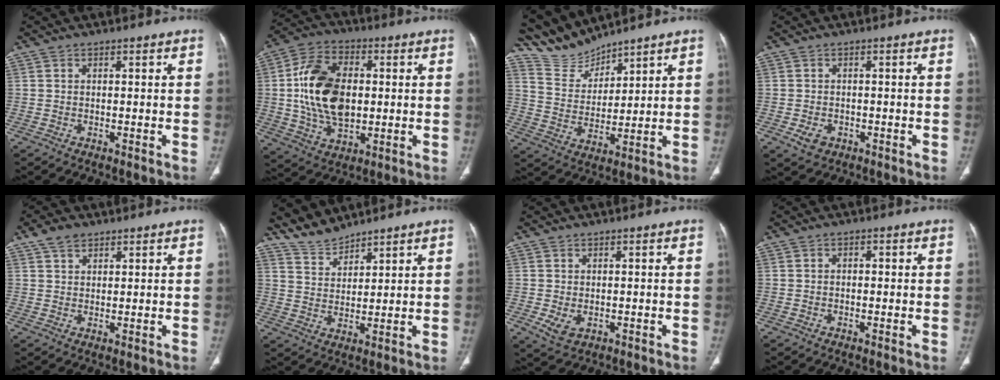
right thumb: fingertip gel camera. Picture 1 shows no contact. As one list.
[{"total": 18.6, "force": [1.5, 11.8, 14.3], "torque": [-0.251, 0.004, 0.032]}, {"total": 7.8, "force": [7.8, 1.1, 0.0], "torque": [0.004, -0.045, 0.174]}, {"total": 3.0, "force": [-1.1, 2.3, 1.5], "torque": [-0.023, 0.002, -0.012]}, {"total": 3.9, "force": [2.6, 2.2, 1.8], "torque": [-0.027, -0.007, 0.052]}, {"total": 5.1, "force": [5.0, 1.0, 0.3], "torque": [0.000, -0.030, 0.109]}, {"total": 3.2, "force": [-0.6, 2.3, 2.2], "torque": [-0.041, -0.007, 0.002]}, {"total": 0.9, "force": [0.0, 0.6, 0.7], "torque": [-0.006, 0.002, -0.003]}]